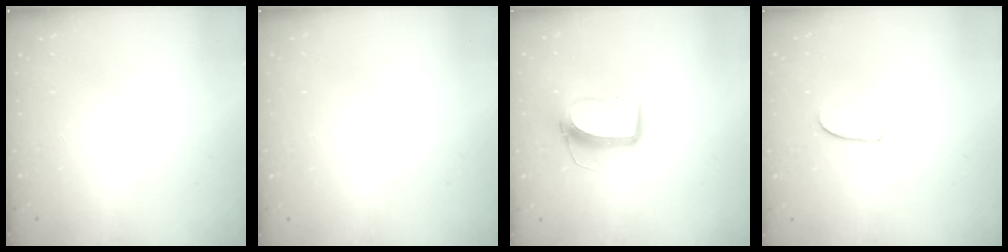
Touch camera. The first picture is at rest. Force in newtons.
{"total": 0.0}
{"total": 9.5, "press": 9.5, "slide": 0.9}
{"total": 6.8, "press": 6.7, "slide": 0.5}